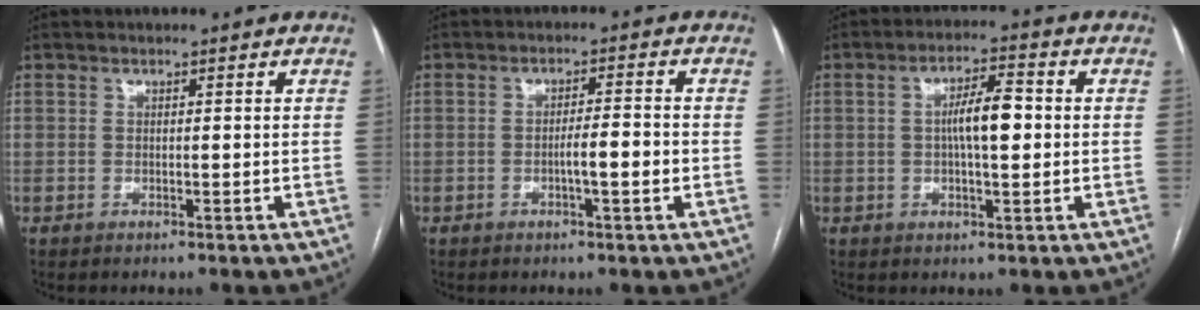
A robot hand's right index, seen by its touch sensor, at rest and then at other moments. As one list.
[{"total": 4.0, "force": [-1.1, 0.3, 3.9], "torque": [-0.059, 0.003, -0.018]}, {"total": 6.5, "force": [0.2, 1.6, 6.3], "torque": [-0.115, 0.013, 0.002]}]